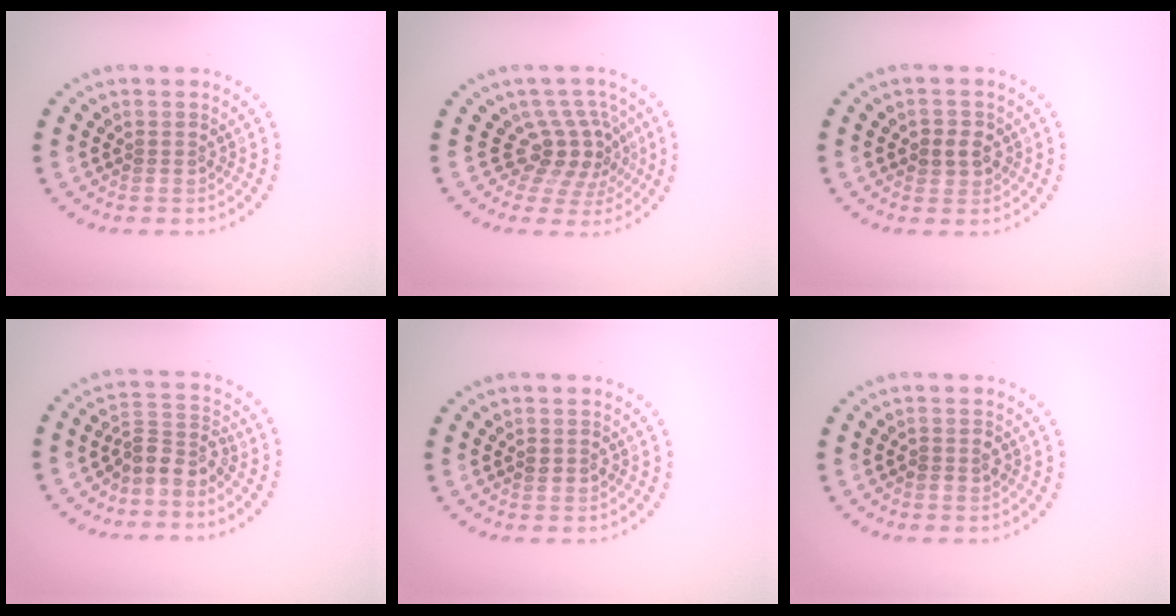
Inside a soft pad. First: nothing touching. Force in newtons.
{"total": 3.7, "press": 2.6, "slide": 2.6}
{"total": 2.2, "press": 2.1, "slide": 0.5}
{"total": 3.0, "press": 2.2, "slide": 2.0}
{"total": 1.2, "press": 1.2, "slide": 0.1}
{"total": 1.1, "press": 1.0, "slide": 0.4}